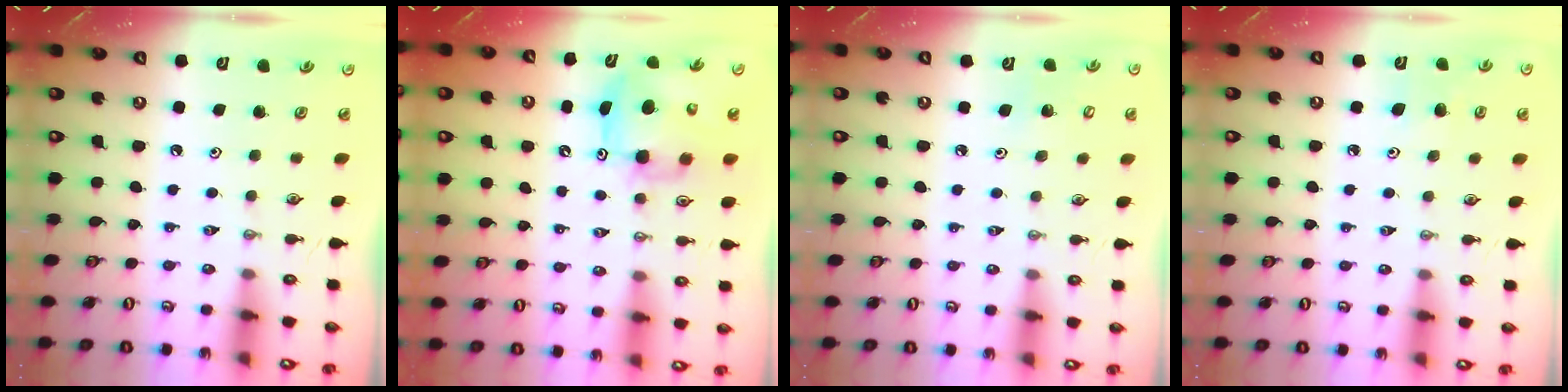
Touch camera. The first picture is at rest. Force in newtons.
{"total": 8.1, "press": 8.0, "slide": 0.8}
{"total": 4.7, "press": 4.6, "slide": 0.9}
{"total": 5.5, "press": 5.4, "slide": 1.3}